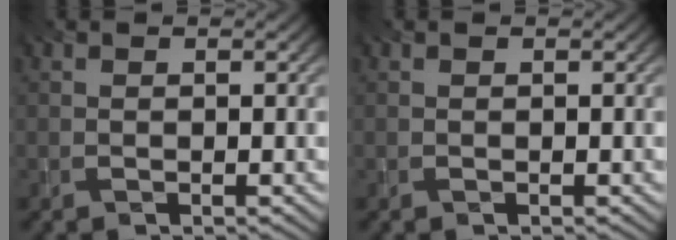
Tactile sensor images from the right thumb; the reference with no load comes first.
{"total": 0.0}